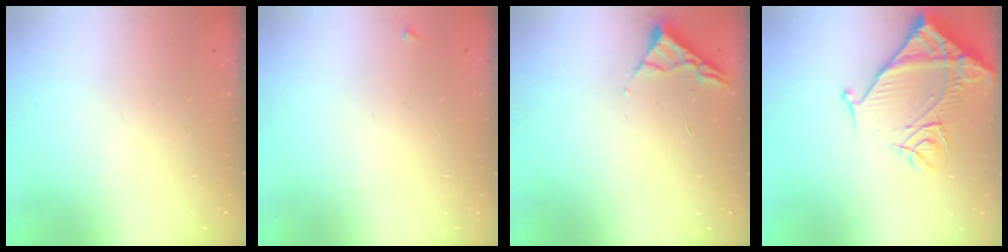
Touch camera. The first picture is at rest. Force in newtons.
{"total": 2.5, "press": 2.4, "slide": 0.4}
{"total": 3.1, "press": 3.0, "slide": 0.4}
{"total": 12.4, "press": 12.3, "slide": 1.6}